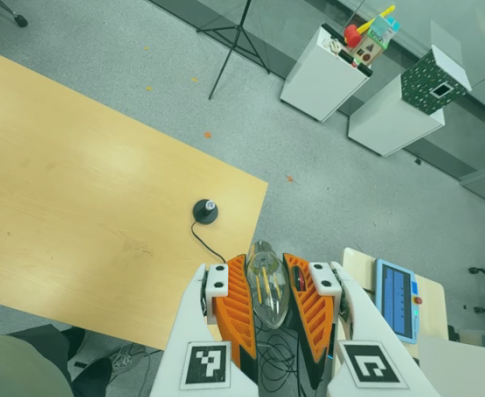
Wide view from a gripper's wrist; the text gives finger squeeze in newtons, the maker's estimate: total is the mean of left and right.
{"total": 19.0, "left": 21.1, "right": 17.0}